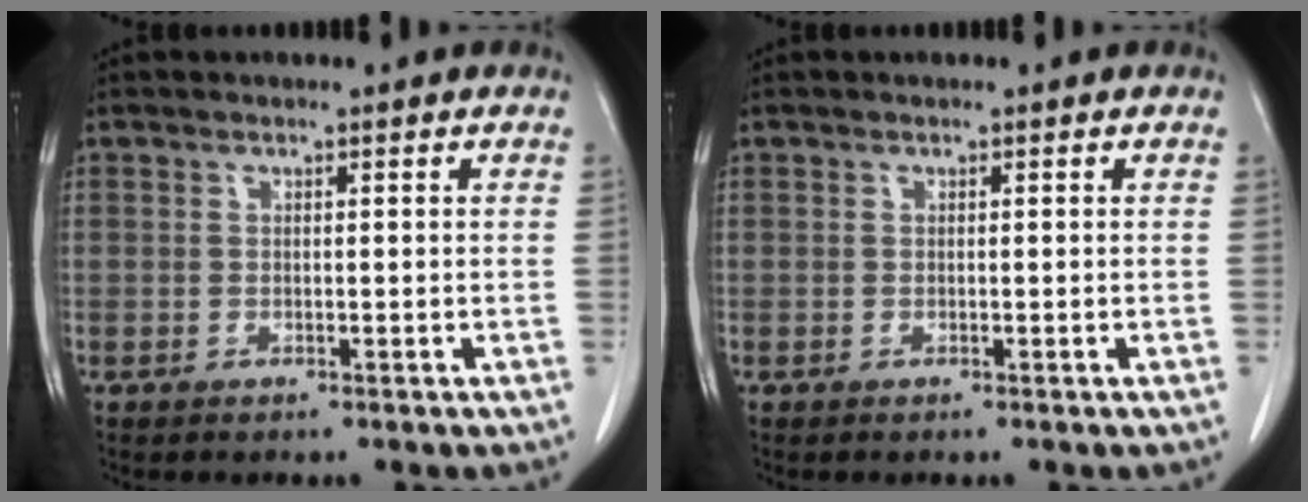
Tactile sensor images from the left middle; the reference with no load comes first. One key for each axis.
{"total": 0.0}